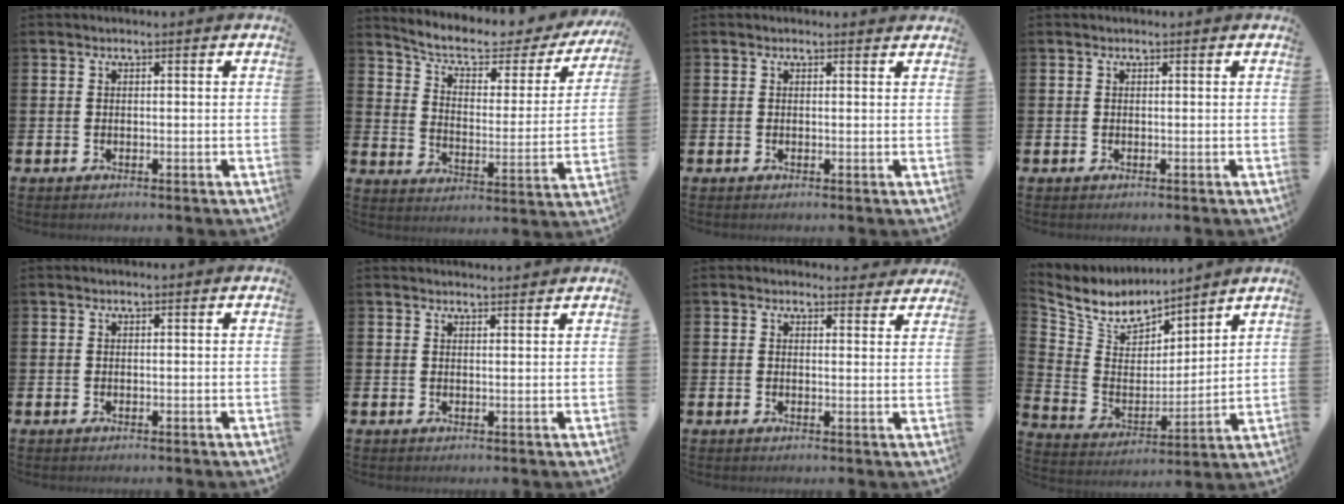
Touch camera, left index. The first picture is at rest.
{"total": 6.8, "force": [5.6, 2.2, 3.2], "torque": [-0.088, -0.041, 0.090]}
{"total": 0.0}
{"total": 0.0}
{"total": 0.0}
{"total": 1.7, "force": [1.7, 0.1, -0.1], "torque": [0.007, -0.010, 0.029]}
{"total": 2.3, "force": [2.2, 0.5, 0.0], "torque": [0.005, -0.013, 0.039]}
{"total": 7.5, "force": [7.0, 2.5, 1.2], "torque": [-0.073, -0.052, 0.124]}